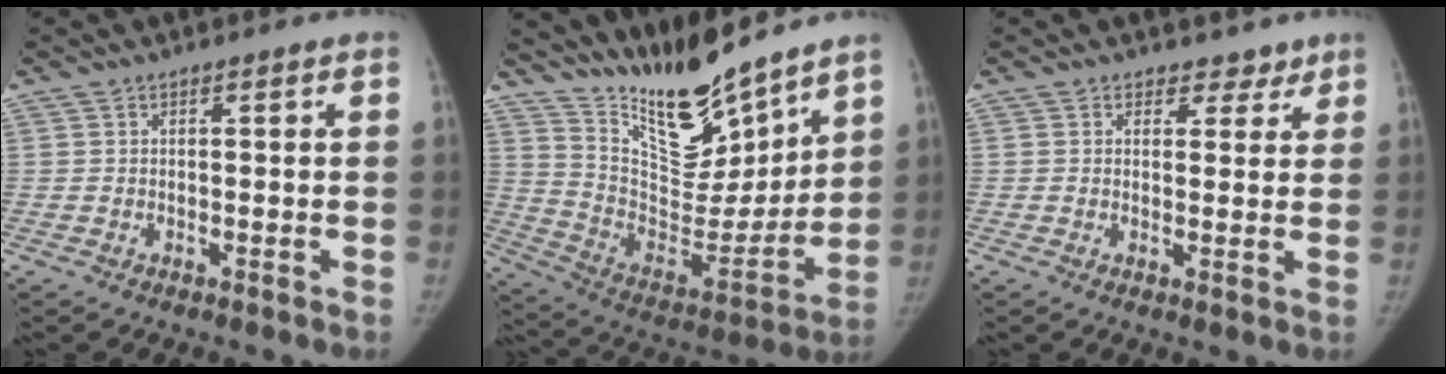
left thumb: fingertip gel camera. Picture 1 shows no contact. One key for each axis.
{"total": 18.2, "fx": 15.7, "fy": 4.3, "fz": 8.2, "tx": -0.090, "ty": -0.112, "tz": 0.285}
{"total": 3.1, "fx": 2.4, "fy": 2.1, "fz": 0.1, "tx": 0.031, "ty": -0.015, "tz": 0.025}